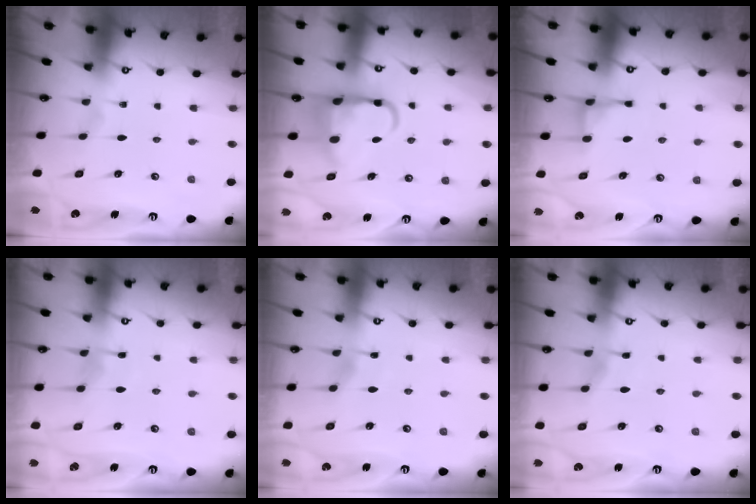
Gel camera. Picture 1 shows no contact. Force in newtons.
{"total": 10.6, "press": 10.6, "slide": 1.1}
{"total": 3.7, "press": 3.7, "slide": 0.6}
{"total": 6.0, "press": 6.0, "slide": 0.6}
{"total": 3.0, "press": 2.9, "slide": 0.3}
{"total": 2.9, "press": 2.9, "slide": 0.4}